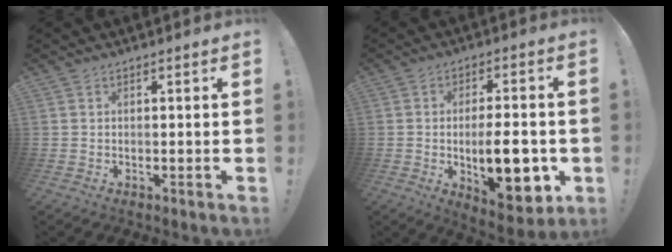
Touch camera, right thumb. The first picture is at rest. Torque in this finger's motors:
{"motor_torque": [1.68, 2.30, 0.77, 0.21, 0.17]}